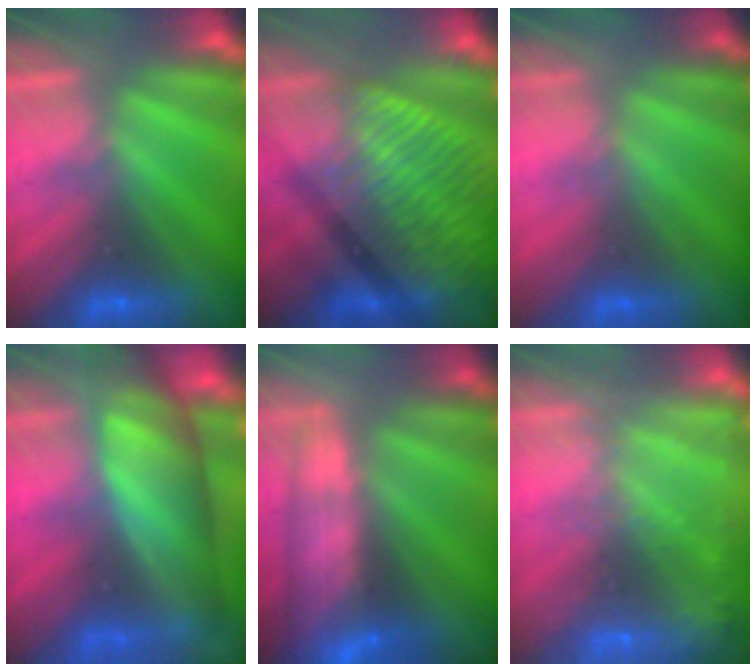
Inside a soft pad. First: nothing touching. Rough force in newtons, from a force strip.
{"total": 3.8}
{"total": 2.3}
{"total": 10.0}
{"total": 9.6}
{"total": 7.4}